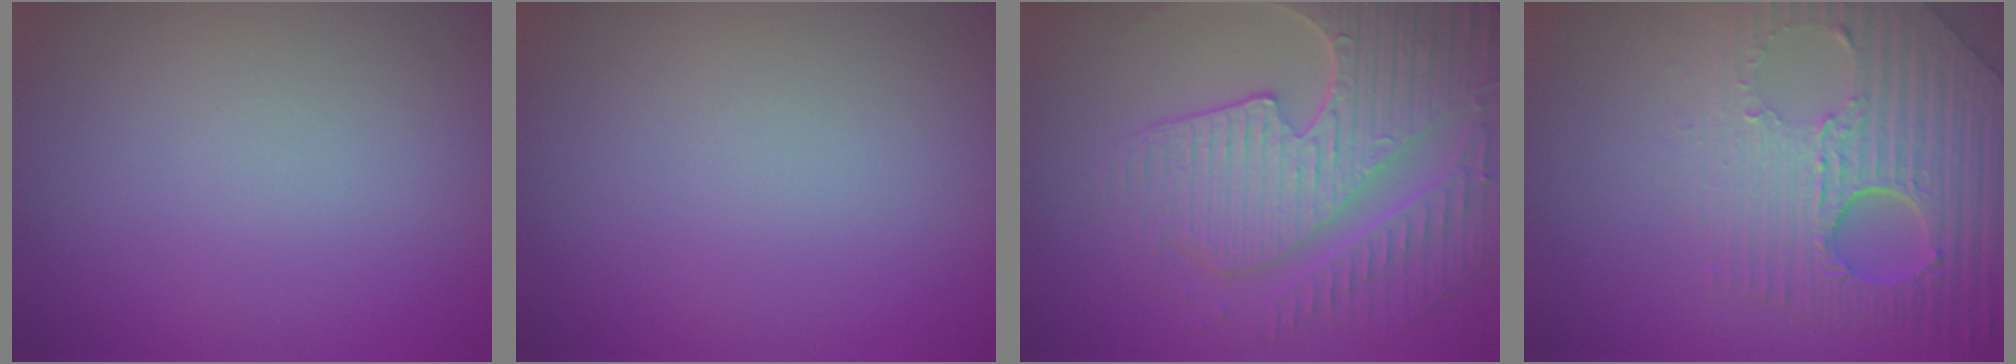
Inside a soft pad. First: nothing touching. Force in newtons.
{"total": 0.0}
{"total": 8.8, "press": 6.4, "slide": 6.1}
{"total": 9.1, "press": 6.2, "slide": 6.7}